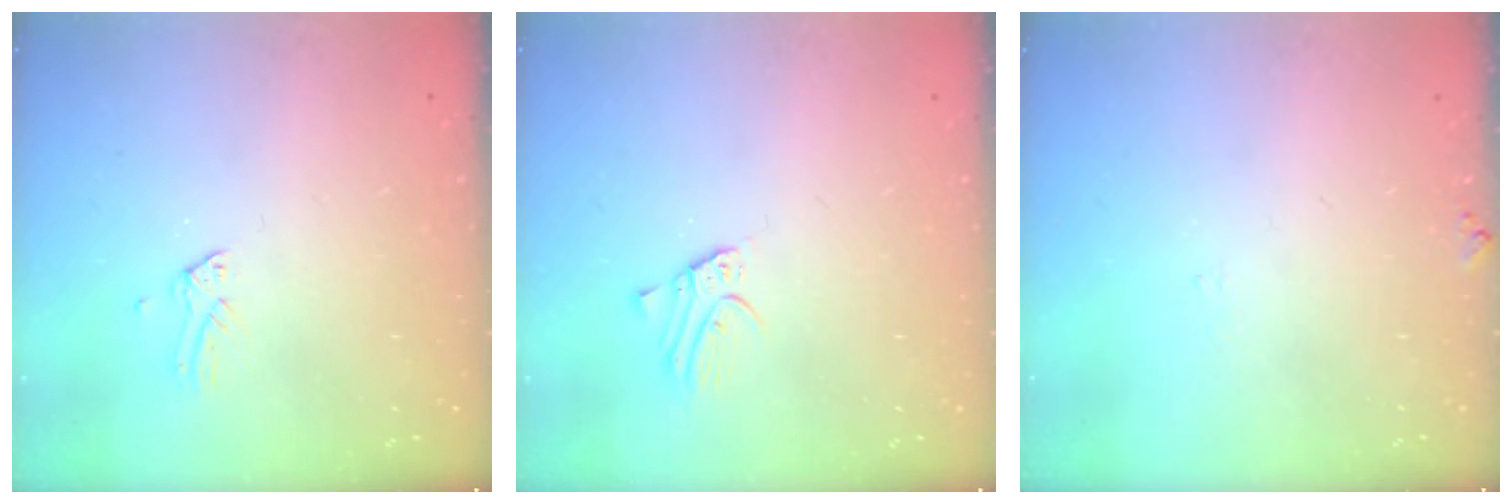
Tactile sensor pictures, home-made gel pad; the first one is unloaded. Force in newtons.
{"total": 2.3, "press": 2.3, "slide": 0.2}
{"total": 3.9, "press": 3.9, "slide": 0.4}